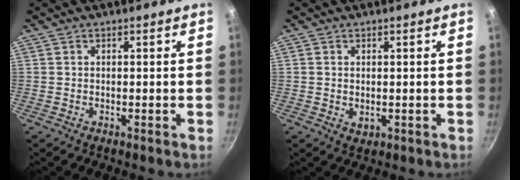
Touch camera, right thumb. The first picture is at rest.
{"total": 1.8, "force": [0.1, 1.3, 1.3], "torque": [-0.019, -0.003, 0.003]}